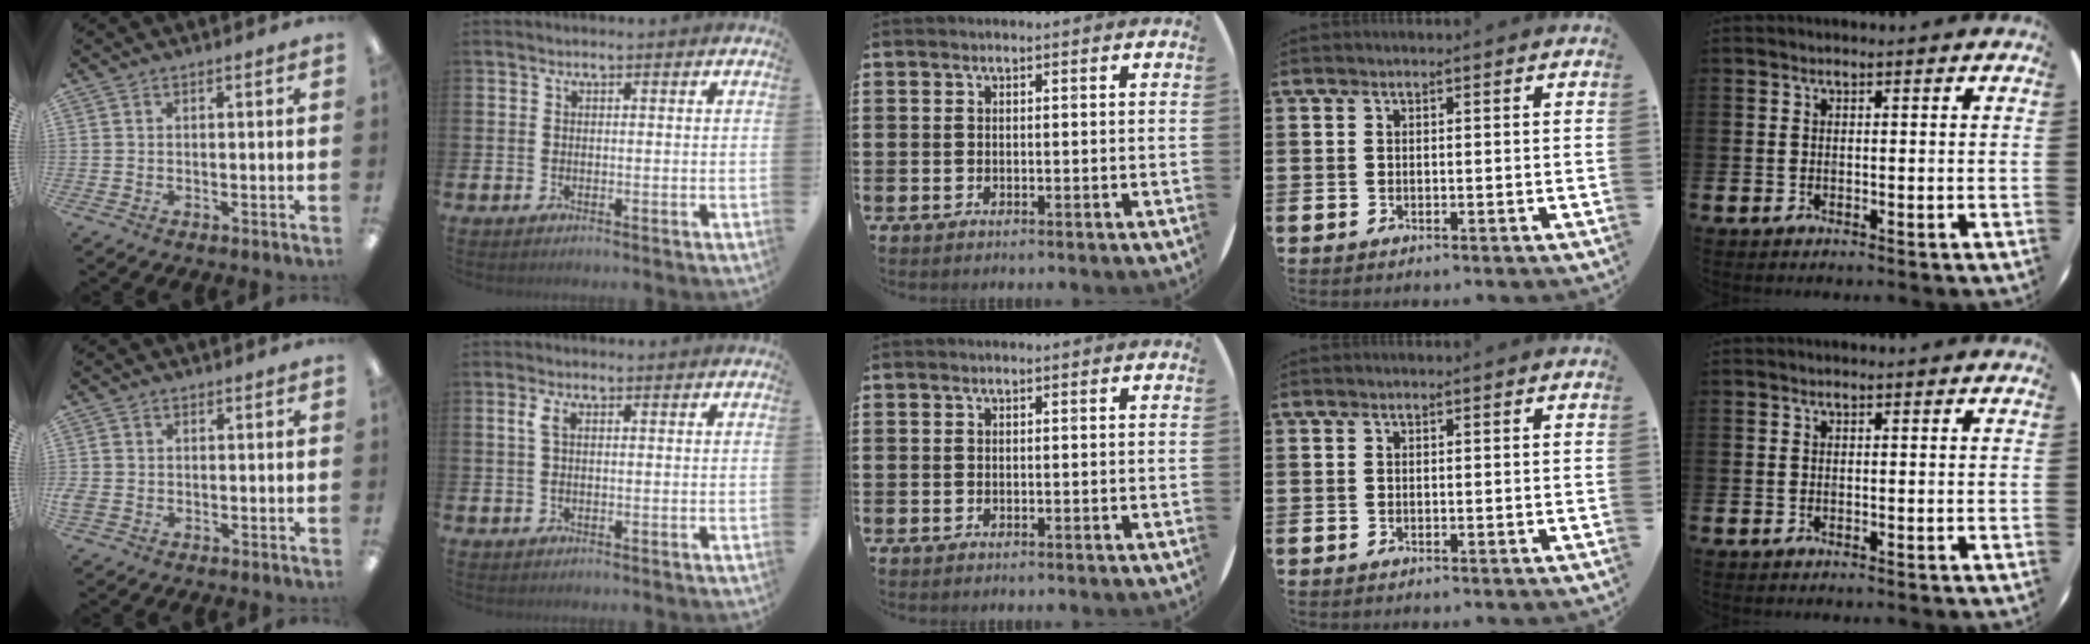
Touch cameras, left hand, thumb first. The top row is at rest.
{"thumb": {"total": 2.3, "force": [-0.6, 1.9, 1.0], "torque": [-0.015, 0.006, -0.011]}, "index": {"total": 2.2, "force": [0.6, 0.9, 1.9], "torque": [-0.041, 0.008, 0.009]}}